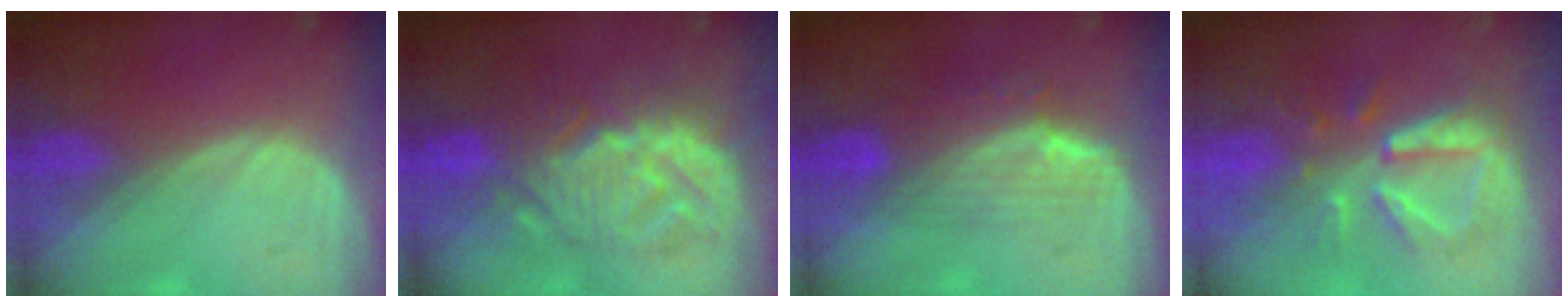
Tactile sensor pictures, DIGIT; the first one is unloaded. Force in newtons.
{"total": 10.2, "press": 10.2, "slide": 0.5}
{"total": 7.4, "press": 6.6, "slide": 3.3}
{"total": 8.3, "press": 8.2, "slide": 0.8}